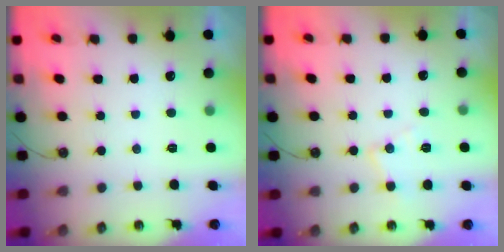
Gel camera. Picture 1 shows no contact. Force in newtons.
{"total": 7.2, "press": 7.2, "slide": 0.4}